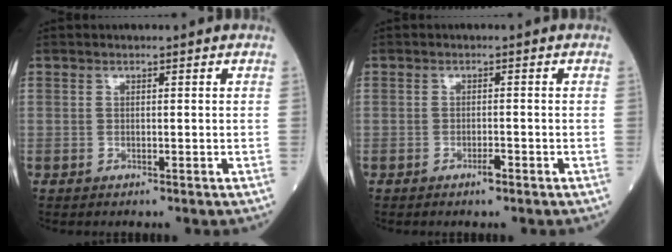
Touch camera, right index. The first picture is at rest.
{"total": 1.3, "force": [-0.9, 0.2, 0.9], "torque": [-0.017, 0.000, -0.016]}